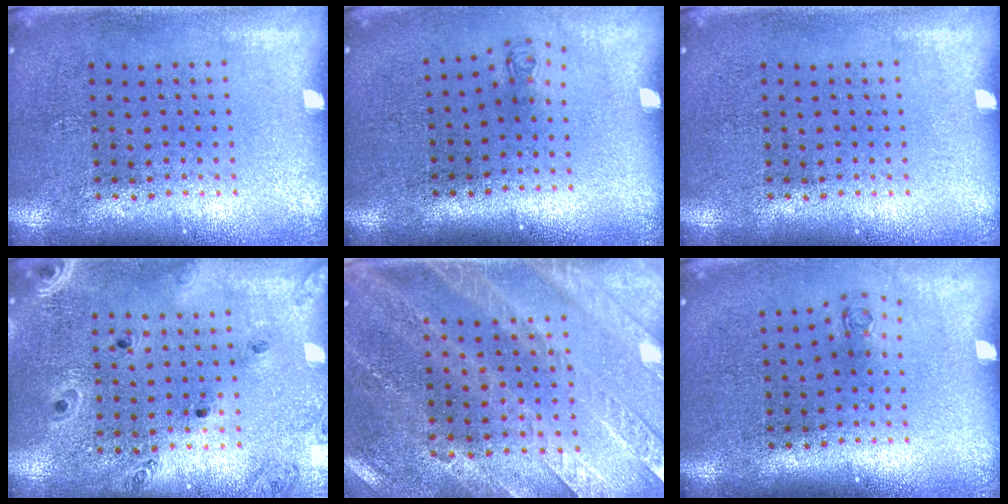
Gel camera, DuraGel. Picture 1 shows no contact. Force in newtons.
{"total": 0.7, "press": 0.3, "slide": 0.7}
{"total": 0.0}
{"total": 0.6, "press": 0.6, "slide": 0.1}
{"total": 2.9, "press": 2.7, "slide": 1.1}
{"total": 0.6, "press": 0.3, "slide": 0.6}